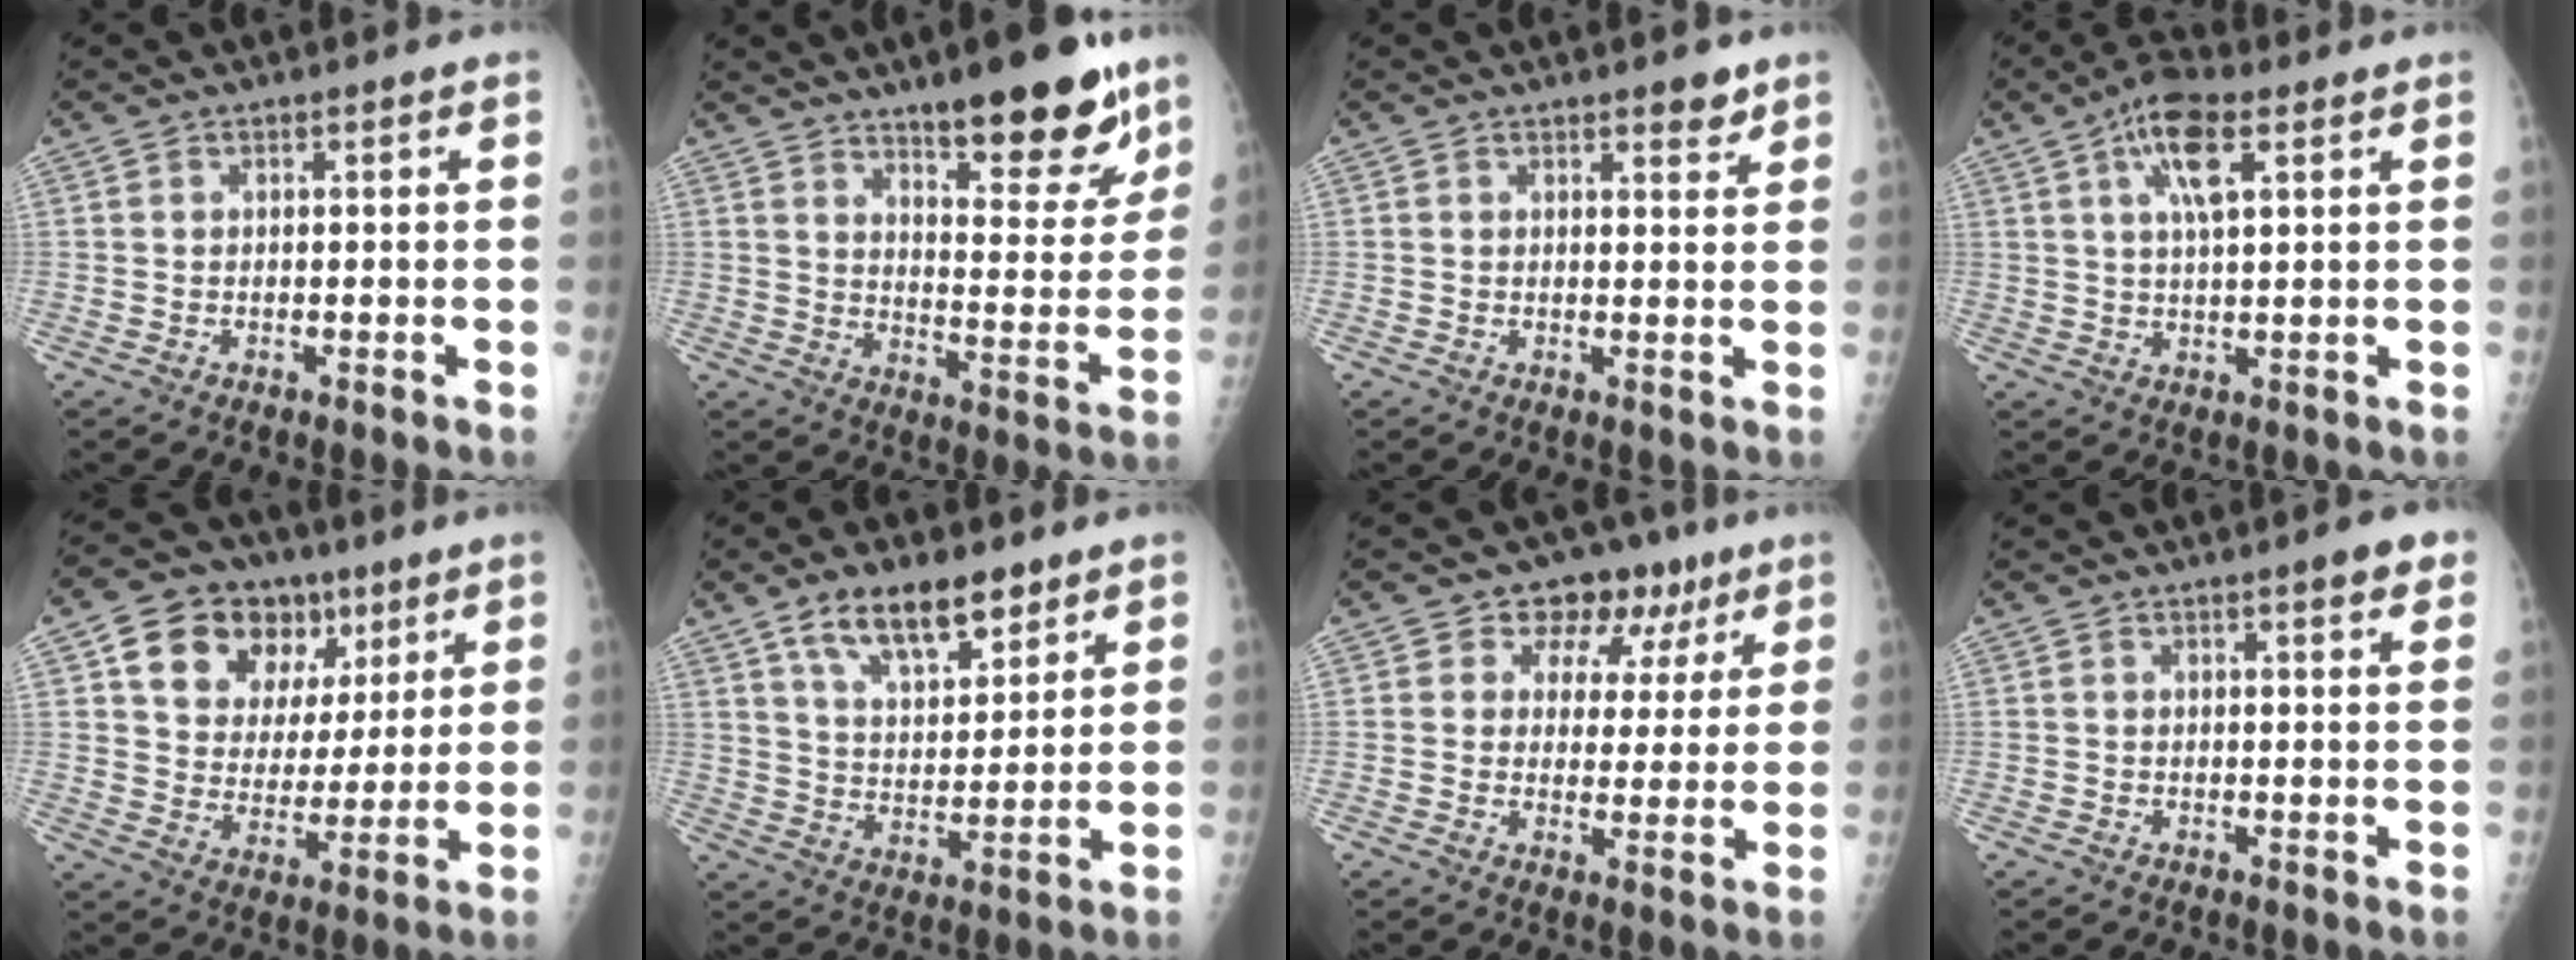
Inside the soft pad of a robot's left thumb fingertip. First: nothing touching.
{"total": 17.7, "force": [12.1, 5.3, 11.8], "torque": [-0.114, -0.084, 0.179]}
{"total": 2.9, "force": [2.1, 1.0, 1.7], "torque": [-0.011, -0.013, 0.027]}
{"total": 9.0, "force": [3.9, 3.2, 7.5], "torque": [-0.134, 0.001, 0.067]}
{"total": 17.4, "force": [8.5, 12.4, 8.8], "torque": [-0.094, -0.015, 0.140]}
{"total": 12.6, "force": [8.1, 5.6, 7.8], "torque": [-0.104, -0.043, 0.145]}
{"total": 9.8, "force": [5.5, 7.4, 3.5], "torque": [0.001, -0.010, 0.071]}
{"total": 3.7, "force": [2.2, 0.9, 2.9], "torque": [-0.028, -0.007, 0.023]}